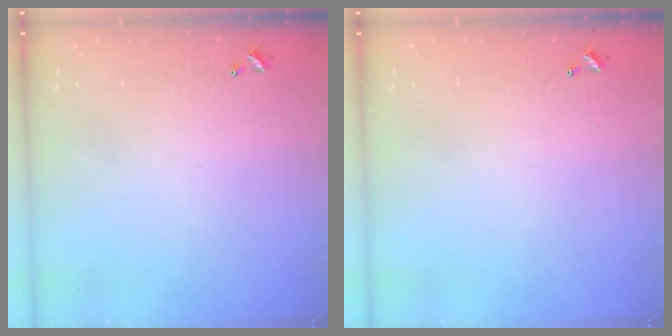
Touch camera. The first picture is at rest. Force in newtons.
{"total": 0.0}